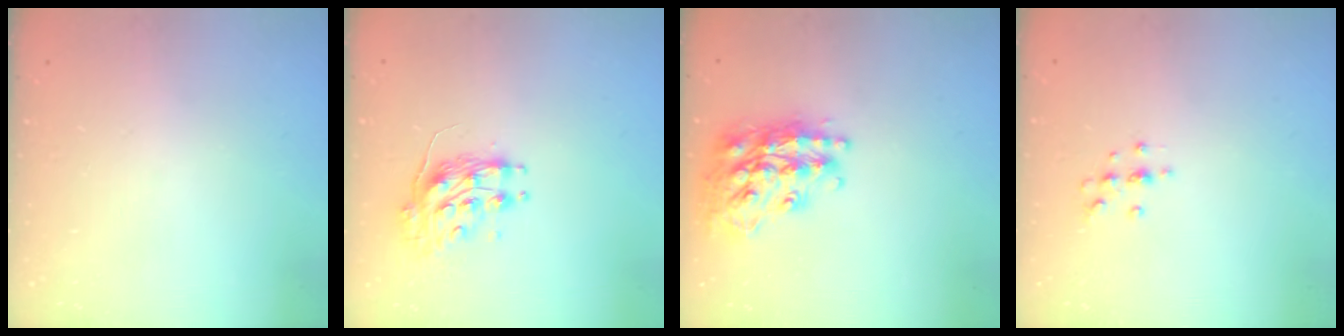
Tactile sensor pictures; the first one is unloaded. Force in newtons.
{"total": 8.8, "press": 8.8, "slide": 0.0}
{"total": 21.9, "press": 21.8, "slide": 1.8}
{"total": 4.3, "press": 4.2, "slide": 1.0}